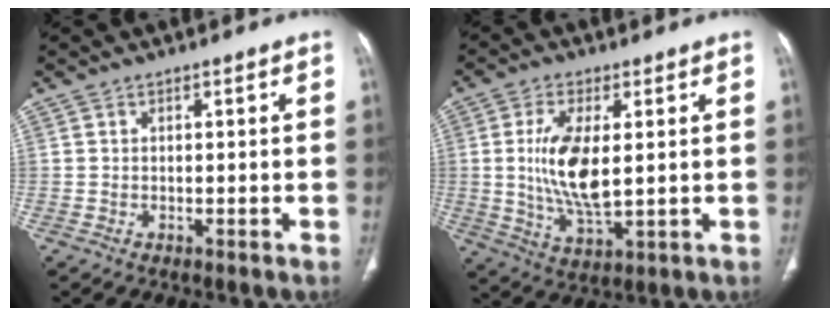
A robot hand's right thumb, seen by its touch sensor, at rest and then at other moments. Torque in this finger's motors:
{"motor_torque": [2.22, 1.69, 1.55, -0.65, 0.16]}